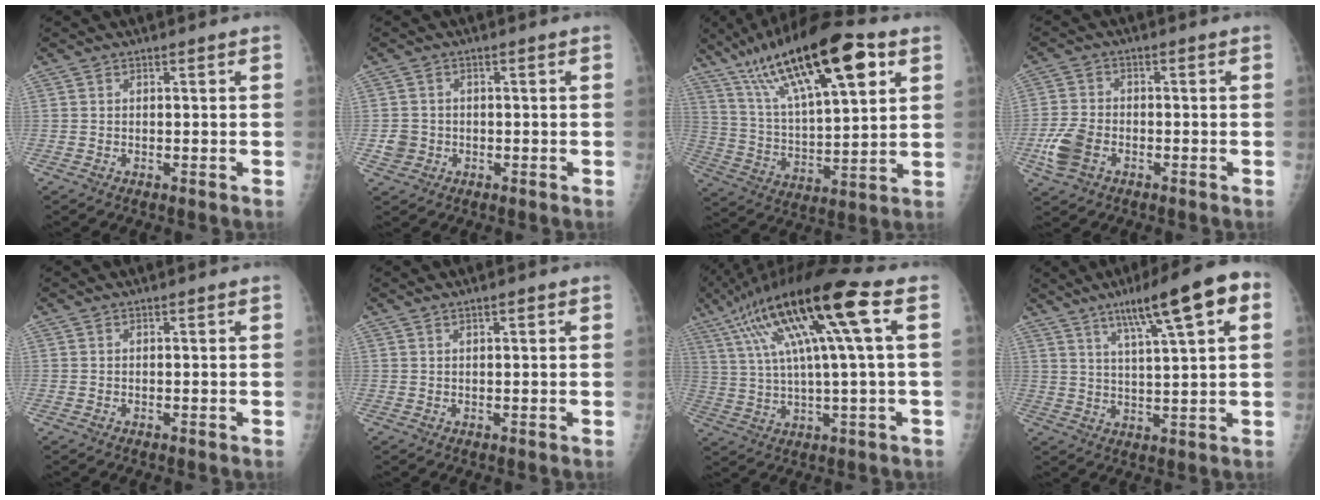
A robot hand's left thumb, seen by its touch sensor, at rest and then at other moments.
{"total": 3.0, "force": [-0.9, 2.8, 0.4], "torque": [0.003, 0.009, -0.015]}
{"total": 24.7, "force": [12.9, 7.7, 19.7], "torque": [-0.321, -0.017, 0.224]}
{"total": 6.5, "force": [-2.8, 4.3, 4.0], "torque": [-0.091, 0.009, -0.054]}
{"total": 0.0}
{"total": 1.1, "force": [0.6, 0.4, 0.8], "torque": [-0.011, 0.001, 0.006]}
{"total": 20.0, "force": [6.7, 2.8, 18.6], "torque": [-0.354, 0.030, 0.111]}
{"total": 14.6, "force": [6.7, 2.5, 12.7], "torque": [-0.186, 0.000, 0.101]}